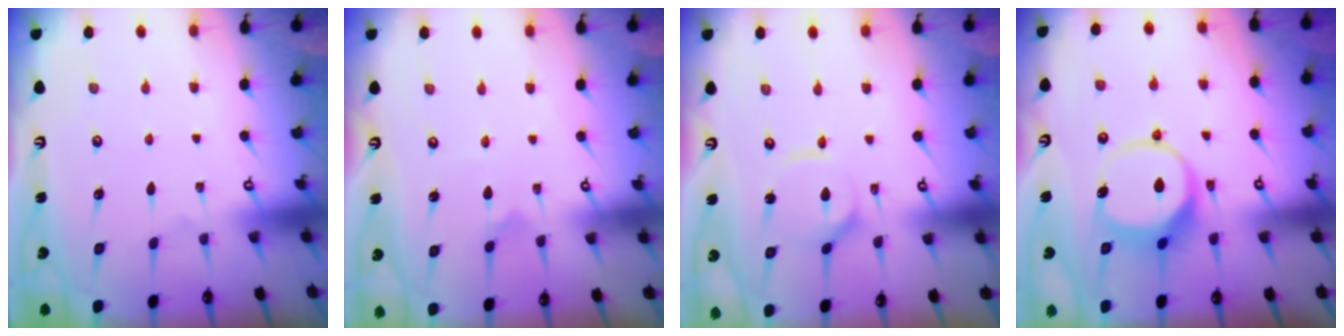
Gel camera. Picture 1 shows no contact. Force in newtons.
{"total": 1.9, "press": 1.9, "slide": 0.1}
{"total": 6.5, "press": 6.5, "slide": 0.4}
{"total": 8.9, "press": 8.8, "slide": 0.9}